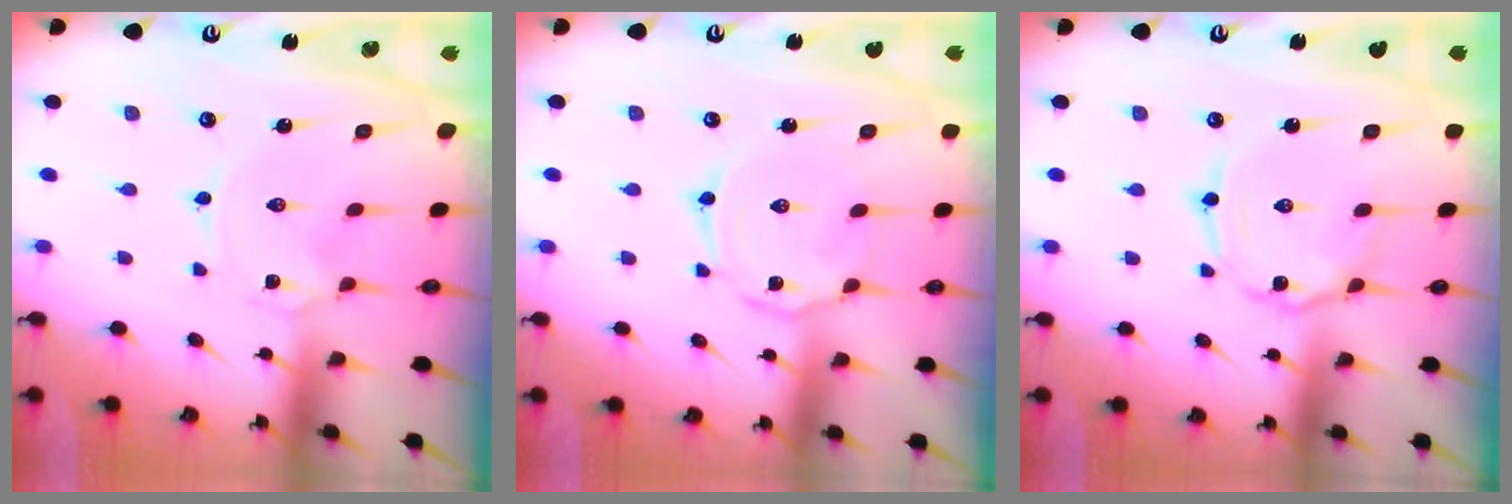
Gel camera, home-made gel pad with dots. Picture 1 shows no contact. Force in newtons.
{"total": 3.7, "press": 3.7, "slide": 0.4}
{"total": 2.7, "press": 2.7, "slide": 0.2}